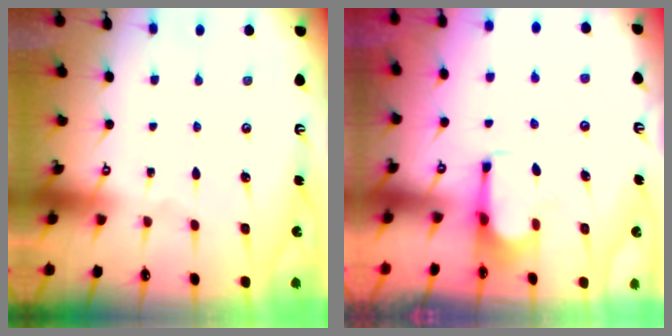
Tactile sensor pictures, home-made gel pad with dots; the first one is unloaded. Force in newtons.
{"total": 2.3, "press": 2.2, "slide": 0.8}